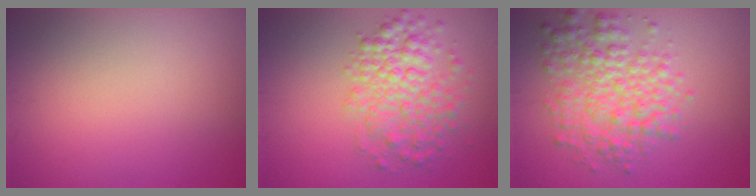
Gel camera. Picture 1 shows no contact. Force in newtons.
{"total": 5.0, "press": 5.0, "slide": 0.2}
{"total": 5.7, "press": 5.7, "slide": 0.1}